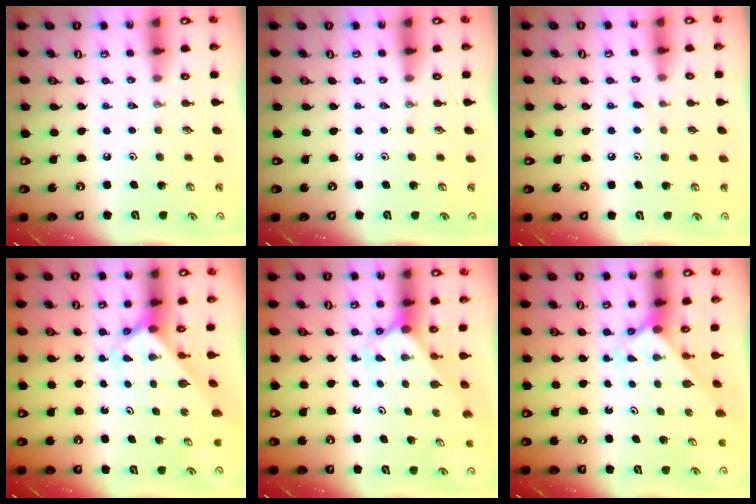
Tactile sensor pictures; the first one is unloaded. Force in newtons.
{"total": 0.0}
{"total": 6.0, "press": 6.0, "slide": 0.5}
{"total": 2.1, "press": 2.1, "slide": 0.1}
{"total": 1.8, "press": 1.8, "slide": 0.1}
{"total": 2.1, "press": 2.1, "slide": 0.2}